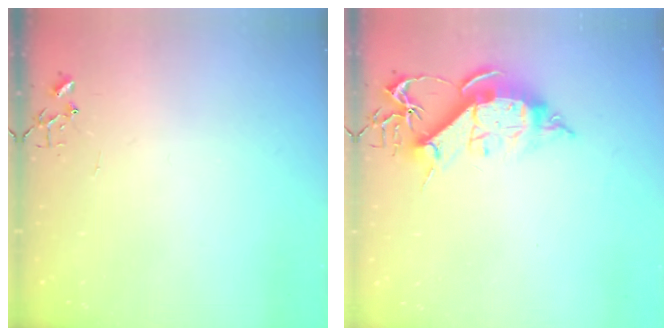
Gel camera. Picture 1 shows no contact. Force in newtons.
{"total": 13.2, "press": 13.1, "slide": 1.5}